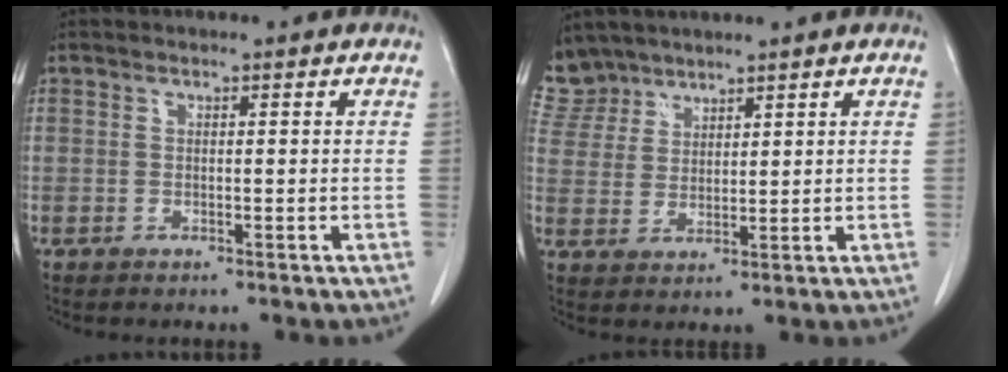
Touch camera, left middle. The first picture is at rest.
{"total": 7.0, "force": [6.3, 3.2, -0.1], "torque": [-0.001, 0.005, 0.134]}